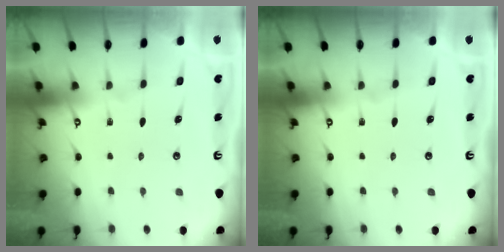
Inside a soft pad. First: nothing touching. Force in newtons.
{"total": 0.0}